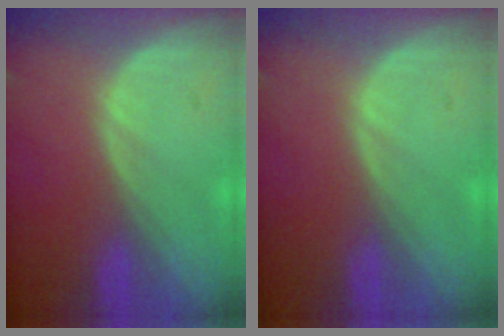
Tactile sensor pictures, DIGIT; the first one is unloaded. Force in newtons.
{"total": 0.0}